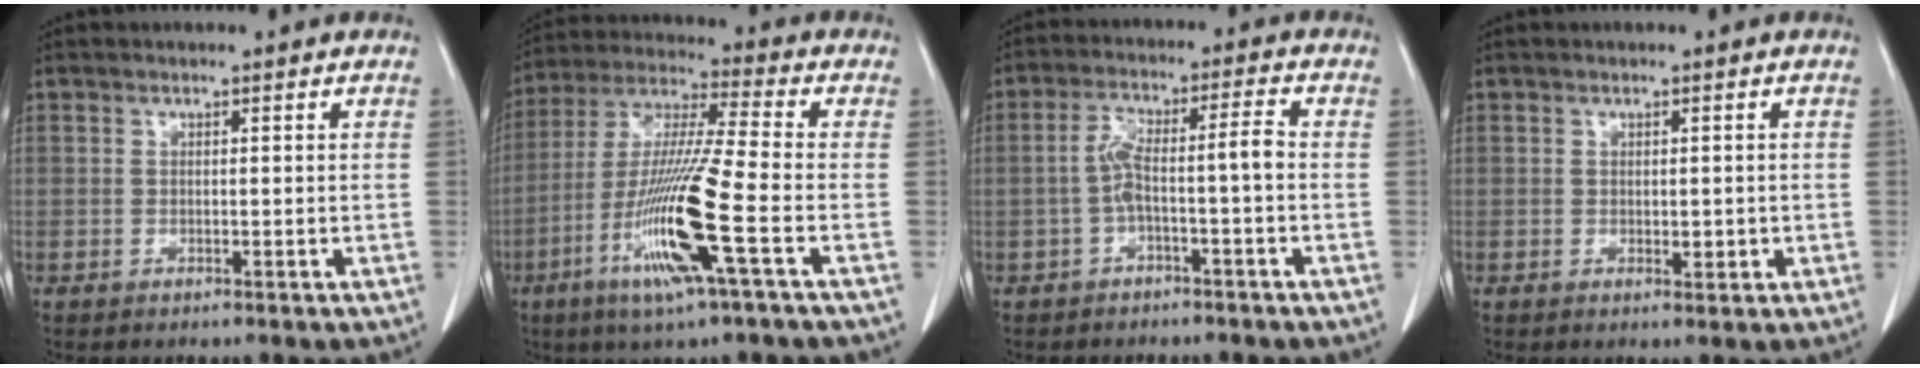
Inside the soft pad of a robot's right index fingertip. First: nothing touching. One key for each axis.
{"total": 15.8, "fx": -5.6, "fy": -0.5, "fz": 14.7, "tx": -0.303, "ty": -0.021, "tz": -0.113}
{"total": 5.9, "fx": -1.5, "fy": 0.4, "fz": 5.7, "tx": -0.111, "ty": 0.031, "tz": -0.023}
{"total": 1.6, "fx": -0.2, "fy": 0.8, "fz": 1.4, "tx": -0.020, "ty": -0.003, "tz": 0.002}